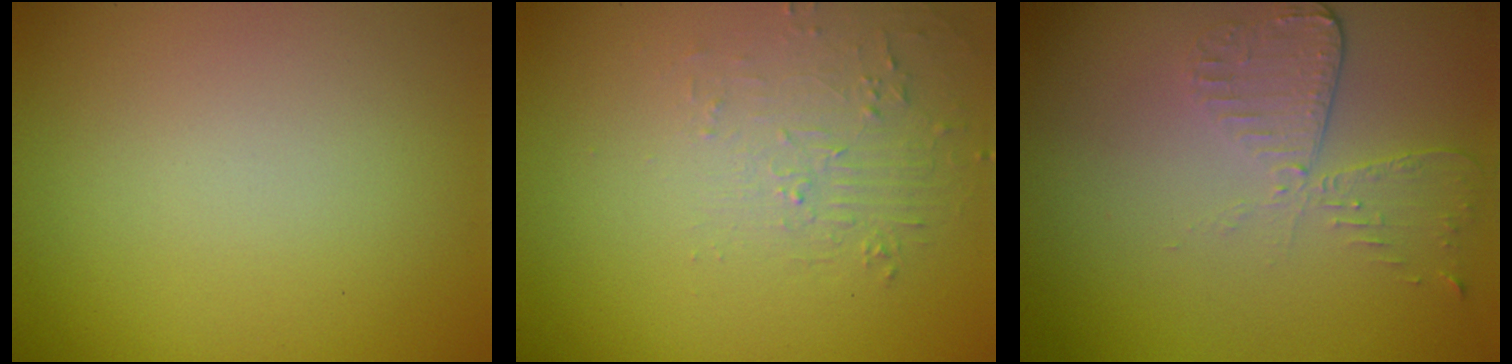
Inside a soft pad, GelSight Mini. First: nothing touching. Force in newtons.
{"total": 1.7, "press": 0.5, "slide": 1.7}
{"total": 2.9, "press": 2.6, "slide": 1.4}